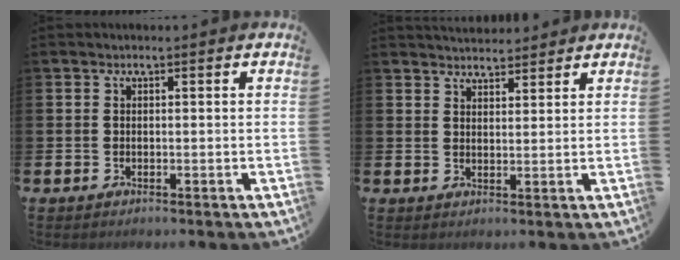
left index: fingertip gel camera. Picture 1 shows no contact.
{"total": 3.6, "force": [3.5, 0.8, -0.1], "torque": [0.003, -0.018, 0.064]}